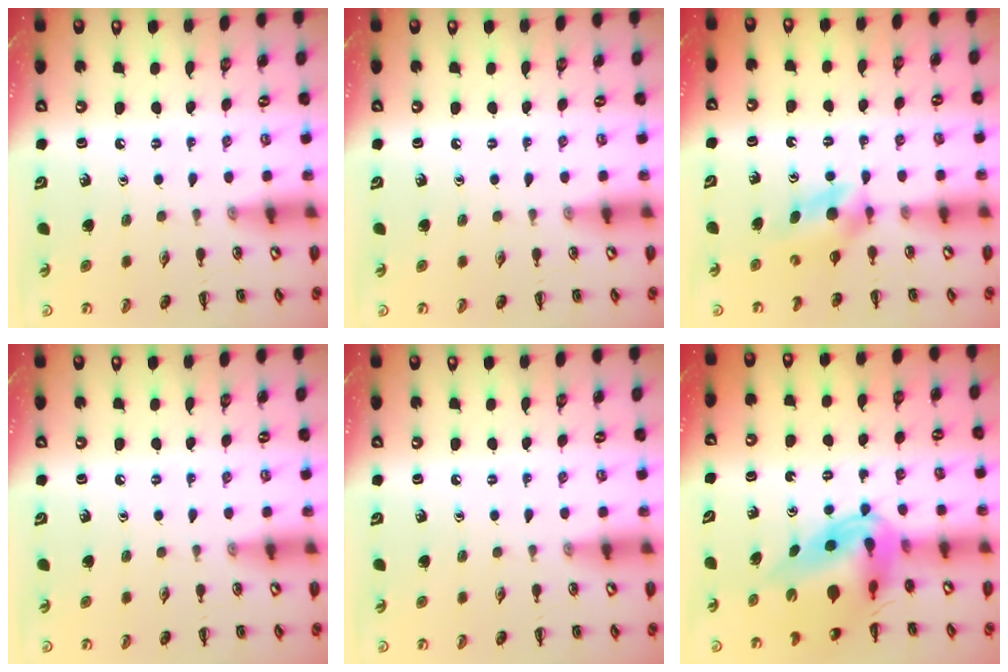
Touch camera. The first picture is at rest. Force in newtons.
{"total": 0.0}
{"total": 3.9, "press": 3.7, "slide": 0.9}
{"total": 0.0}
{"total": 0.0}
{"total": 12.1, "press": 11.6, "slide": 3.5}